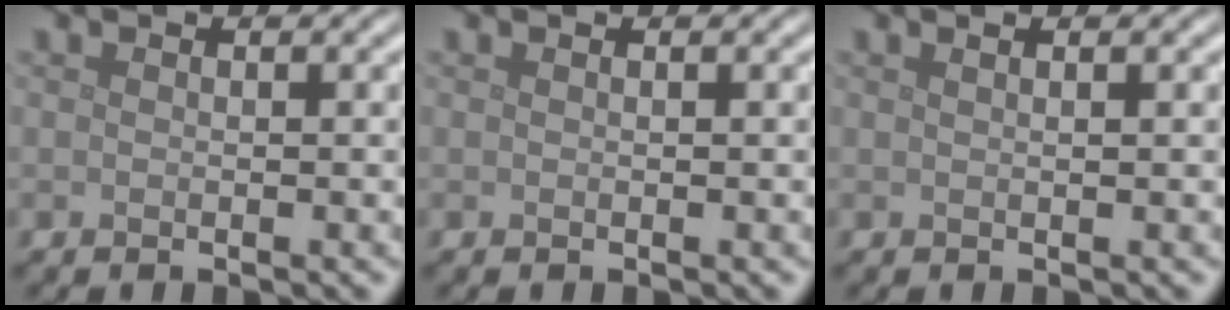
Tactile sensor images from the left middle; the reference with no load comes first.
{"total": 0.0}
{"total": 1.7, "force": [0.9, 0.7, 1.2], "torque": [0.000, -0.002, -0.003]}